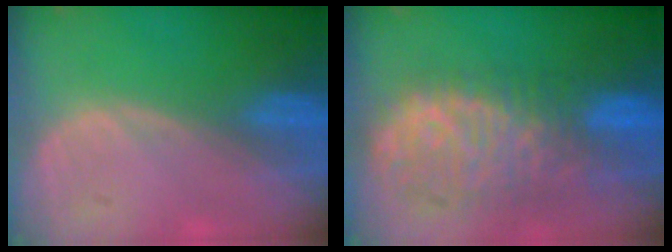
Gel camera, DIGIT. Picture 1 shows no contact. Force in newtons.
{"total": 11.0, "press": 9.4, "slide": 5.7}